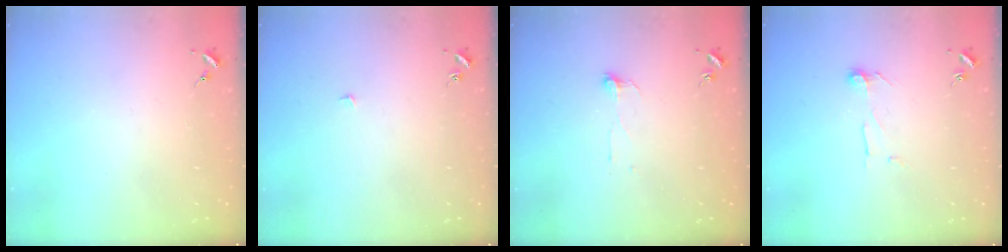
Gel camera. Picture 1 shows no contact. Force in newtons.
{"total": 2.3, "press": 2.3, "slide": 0.1}
{"total": 3.9, "press": 3.9, "slide": 0.3}
{"total": 6.4, "press": 6.4, "slide": 0.3}